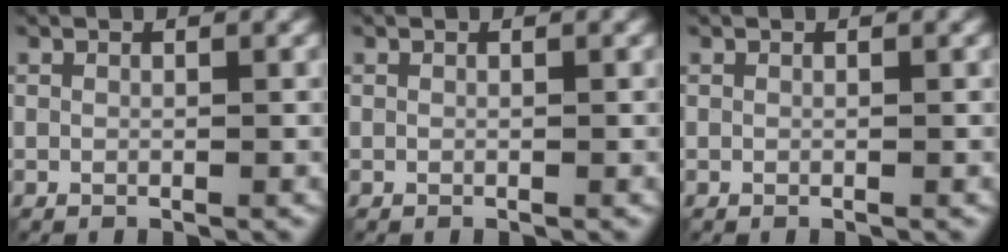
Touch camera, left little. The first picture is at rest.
{"total": 0.0}
{"total": 0.0}